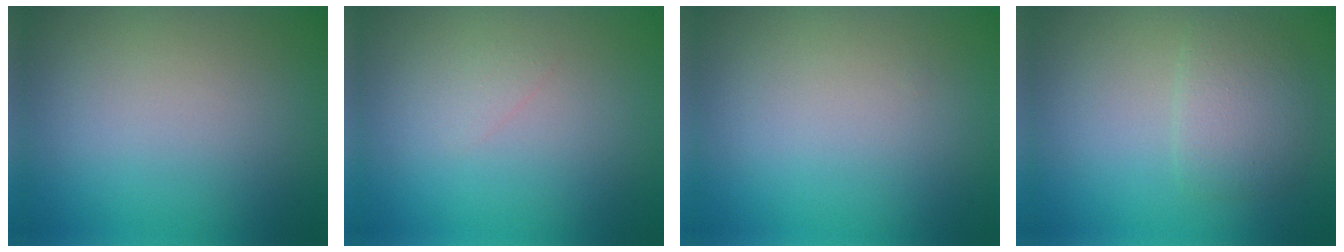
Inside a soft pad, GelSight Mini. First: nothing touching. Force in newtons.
{"total": 0.6, "press": 0.6, "slide": 0.0}
{"total": 0.0}
{"total": 2.9, "press": 2.9, "slide": 0.1}